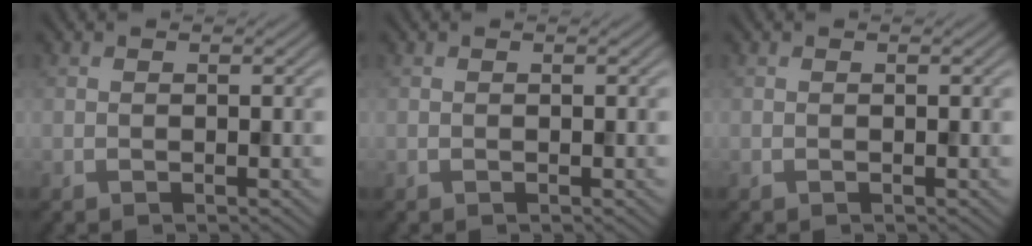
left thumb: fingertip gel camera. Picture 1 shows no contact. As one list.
[{"total": 0.0}, {"total": 0.0}]